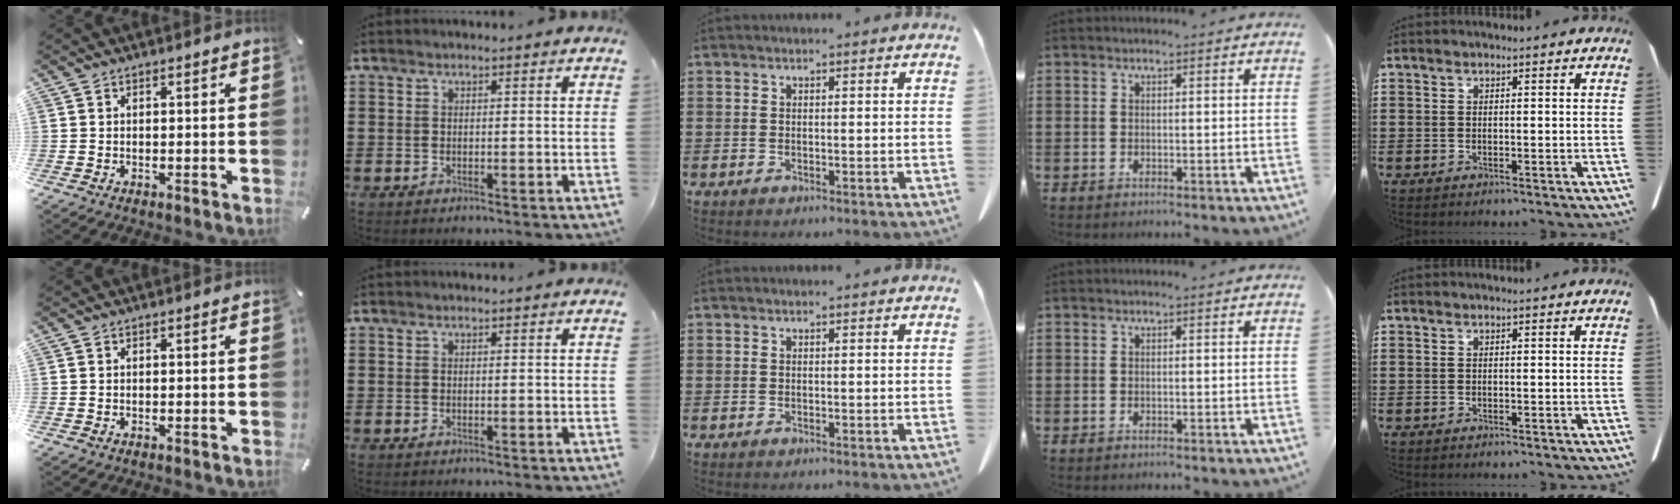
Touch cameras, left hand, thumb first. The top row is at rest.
{}